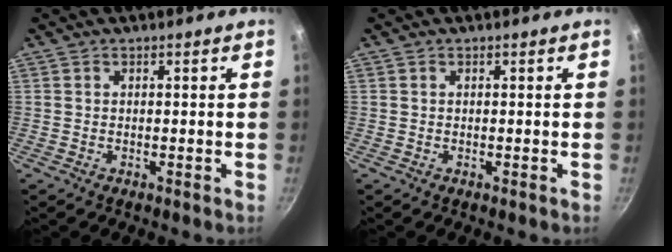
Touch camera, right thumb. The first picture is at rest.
{"total": 0.0}